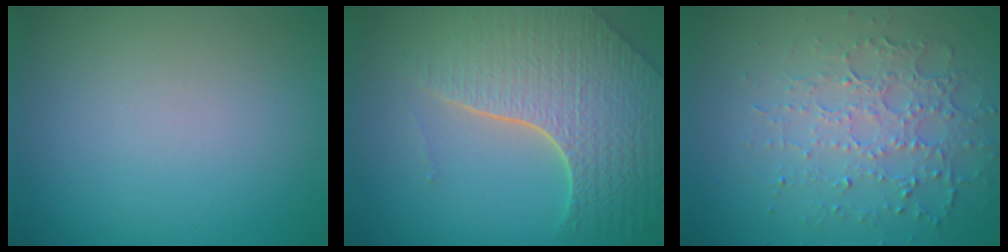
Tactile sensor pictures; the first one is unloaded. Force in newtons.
{"total": 7.9, "press": 5.7, "slide": 5.4}
{"total": 4.9, "press": 3.5, "slide": 3.4}